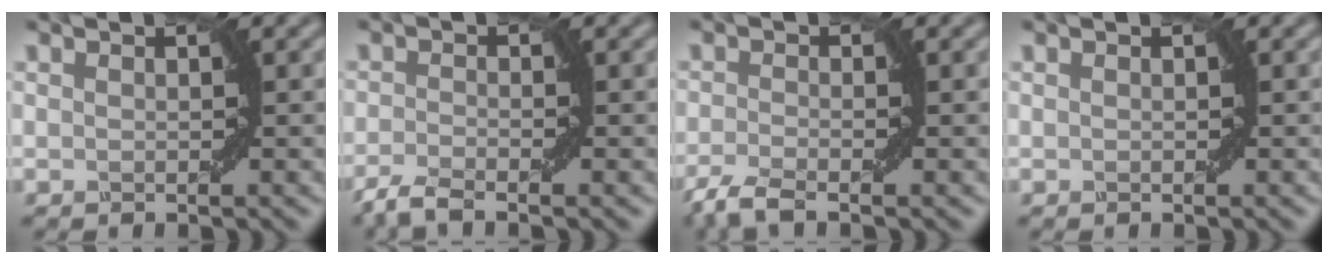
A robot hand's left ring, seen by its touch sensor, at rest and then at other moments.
{"total": 2.5, "force": [-1.8, 0.5, 1.6], "torque": [-0.037, -0.002, -0.045]}
{"total": 2.8, "force": [-1.9, 0.6, 1.9], "torque": [-0.043, -0.003, -0.048]}
{"total": 0.0}